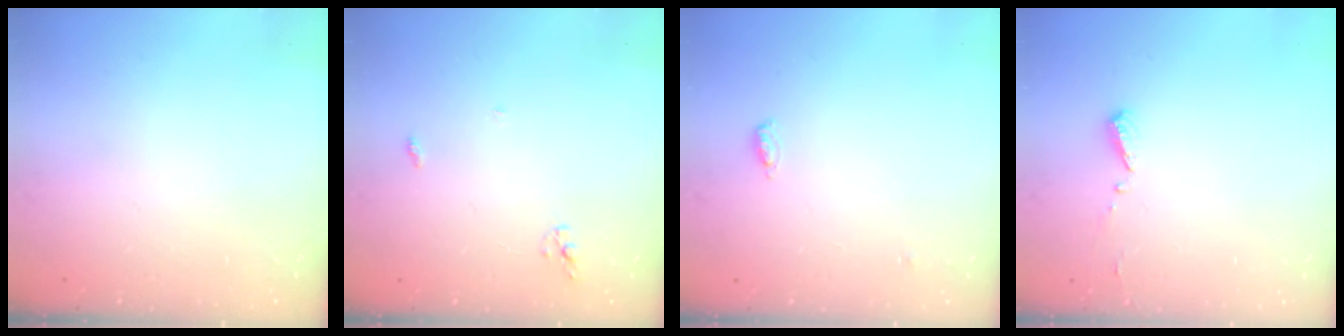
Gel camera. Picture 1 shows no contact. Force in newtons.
{"total": 3.7, "press": 3.7, "slide": 0.1}
{"total": 4.0, "press": 3.8, "slide": 1.1}
{"total": 4.7, "press": 4.7, "slide": 0.4}